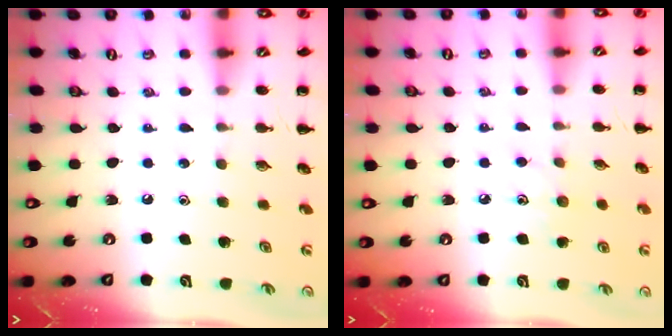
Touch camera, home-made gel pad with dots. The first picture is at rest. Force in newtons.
{"total": 4.4, "press": 4.1, "slide": 1.6}